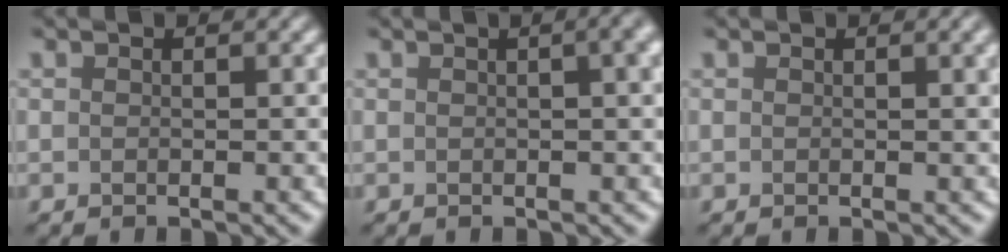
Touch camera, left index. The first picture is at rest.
{"total": 5.8, "force": [1.7, 2.8, 4.8], "torque": [-0.021, 0.035, -0.007]}
{"total": 1.7, "force": [0.6, 0.5, 1.5], "torque": [-0.014, 0.004, 0.007]}